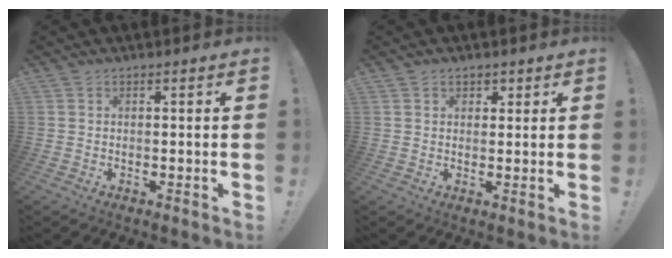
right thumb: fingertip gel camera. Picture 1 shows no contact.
{"total": 2.1, "force": [1.3, 1.6, 0.5], "torque": [0.005, -0.005, 0.021]}